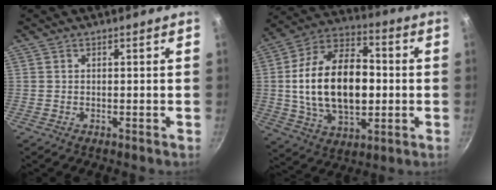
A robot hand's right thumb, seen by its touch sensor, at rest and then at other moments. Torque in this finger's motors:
{"motor_torque": [0.10, 3.06, 1.50, 0.61, 0.46]}